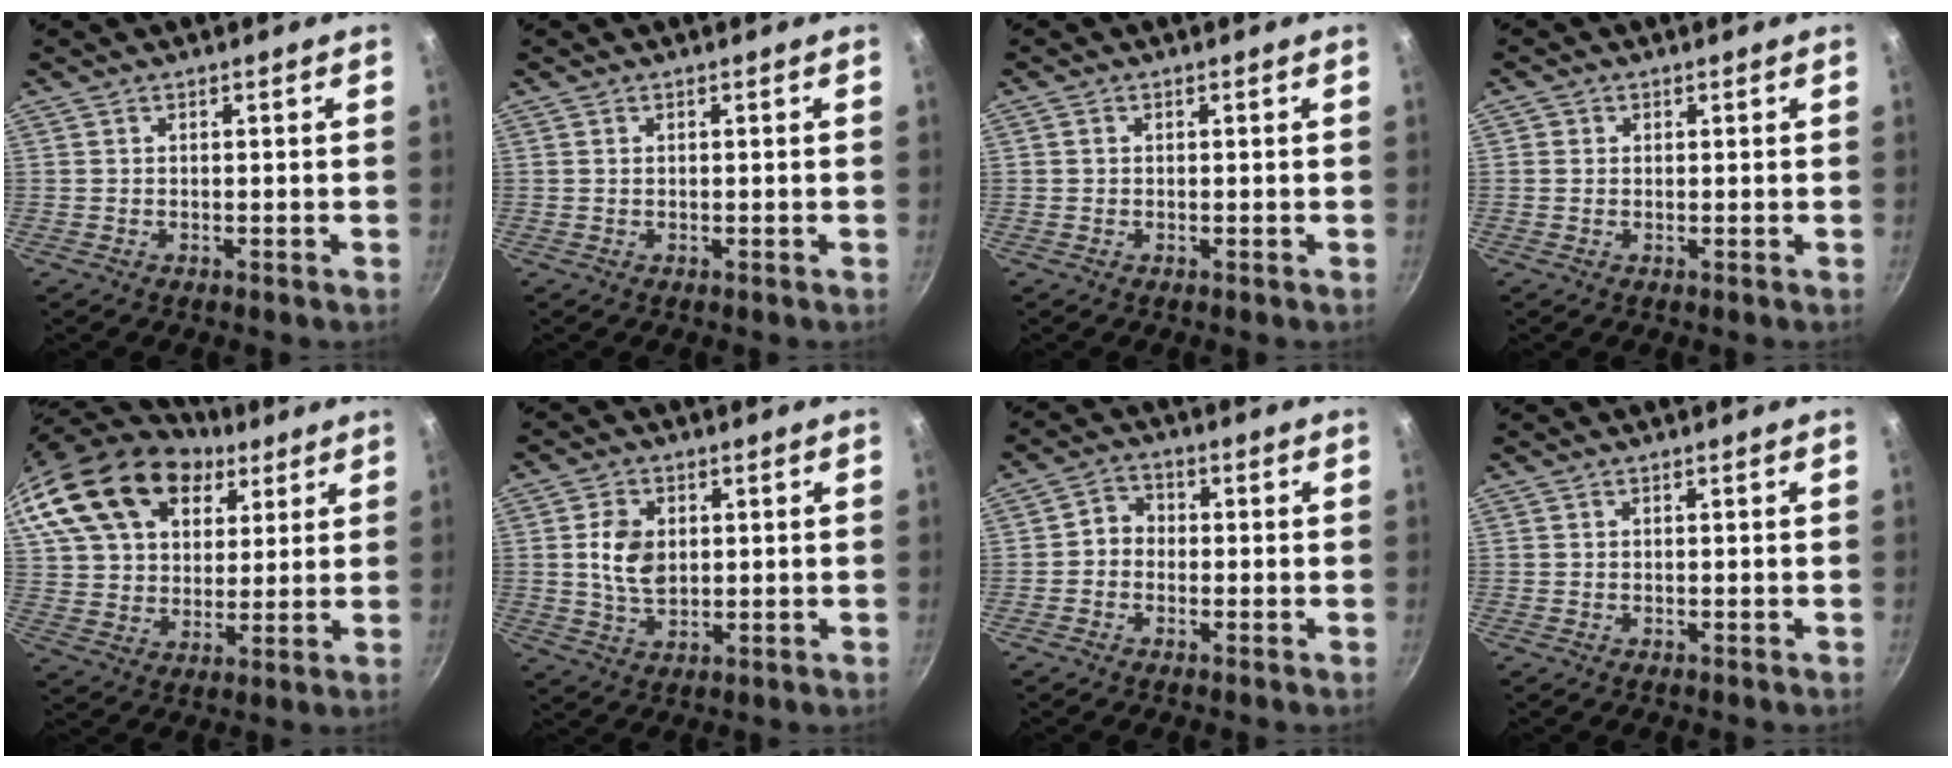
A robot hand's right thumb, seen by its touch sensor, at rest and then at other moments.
{"total": 0.6, "force": [0.1, 0.4, 0.4], "torque": [-0.007, 0.002, 0.002]}
{"total": 0.8, "force": [0.1, 0.7, 0.3], "torque": [-0.004, 0.004, 0.000]}
{"total": 1.2, "force": [0.2, 1.1, 0.3], "torque": [-0.001, -0.002, -0.001]}
{"total": 24.7, "force": [12.5, 16.2, 13.8], "torque": [-0.256, 0.003, 0.224]}
{"total": 7.6, "force": [1.1, 5.2, 5.4], "torque": [-0.089, -0.006, 0.021]}
{"total": 3.6, "force": [-0.8, 3.1, 1.6], "torque": [-0.009, 0.016, -0.026]}
{"total": 0.0}